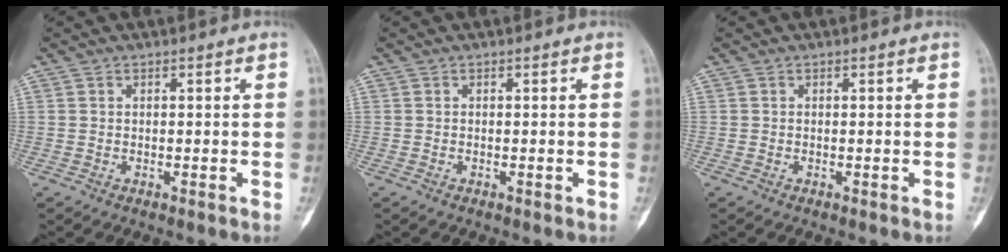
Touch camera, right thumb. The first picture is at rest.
{"total": 0.0}
{"total": 0.0}